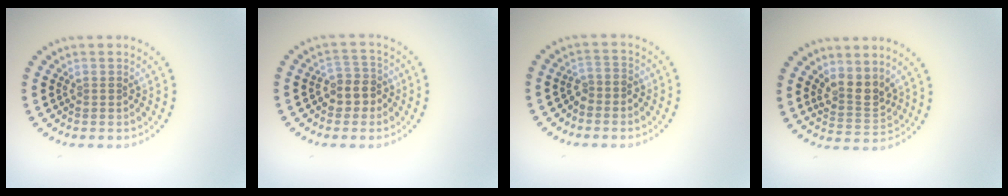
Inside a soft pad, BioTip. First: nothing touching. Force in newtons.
{"total": 2.7, "press": 2.4, "slide": 1.1}
{"total": 1.6, "press": 1.2, "slide": 1.0}
{"total": 2.7, "press": 2.3, "slide": 1.5}